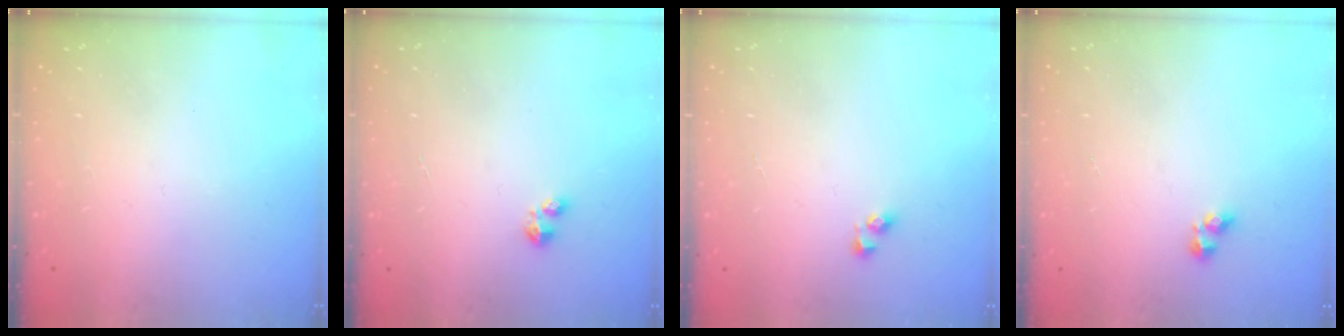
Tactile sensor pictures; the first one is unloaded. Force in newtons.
{"total": 2.4, "press": 2.4, "slide": 0.3}
{"total": 4.0, "press": 3.9, "slide": 0.5}
{"total": 3.0, "press": 3.0, "slide": 0.3}